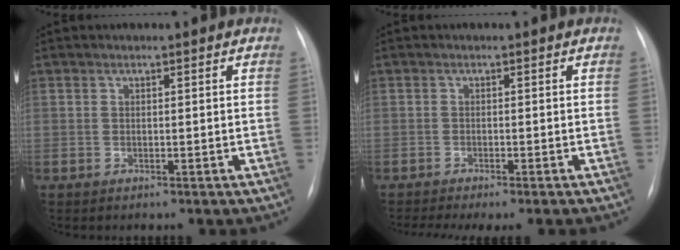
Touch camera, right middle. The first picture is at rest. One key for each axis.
{"total": 7.8, "fx": -6.5, "fy": 0.5, "fz": 4.2, "tx": -0.050, "ty": -0.007, "tz": -0.096}